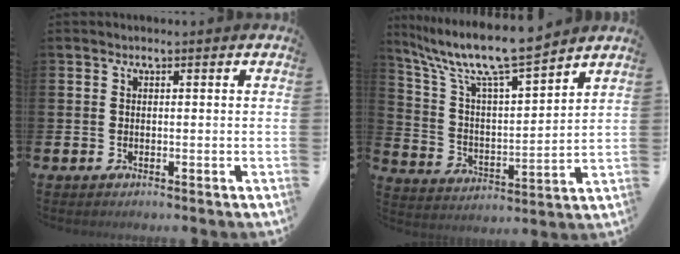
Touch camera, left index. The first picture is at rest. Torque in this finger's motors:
{"motor_torque": [0.29, -0.44, 0.83, 0.21]}